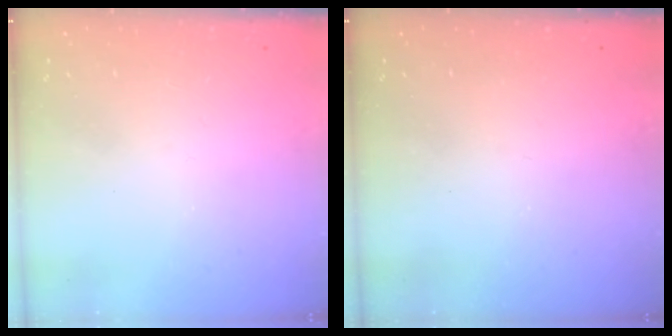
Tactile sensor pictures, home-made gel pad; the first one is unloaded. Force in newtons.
{"total": 0.0}